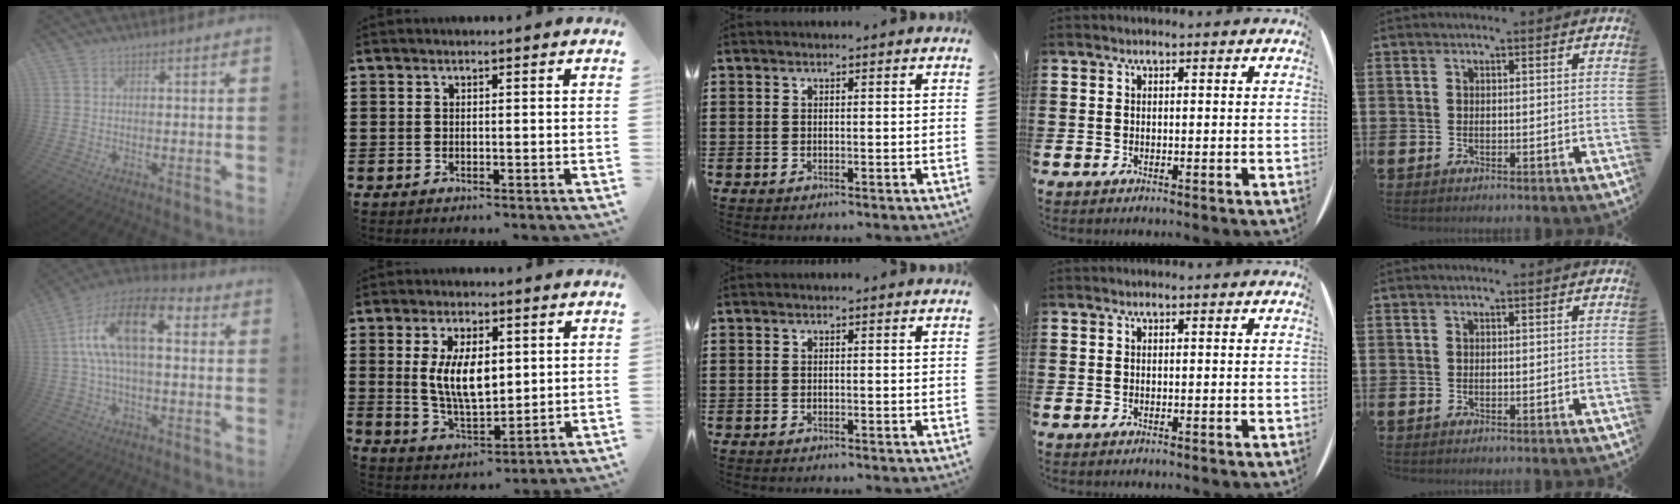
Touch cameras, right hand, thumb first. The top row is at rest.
{"thumb": {"total": 16.7, "force": [3.9, 7.9, 14.2], "torque": [-0.251, -0.004, 0.060]}, "index": {"total": 9.1, "force": [1.5, 4.4, 7.8], "torque": [-0.159, 0.002, 0.023]}}